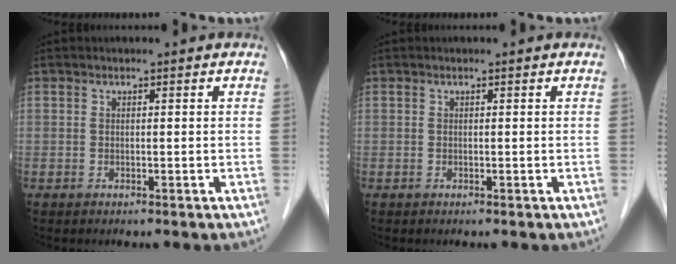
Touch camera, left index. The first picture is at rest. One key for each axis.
{"total": 0.0}